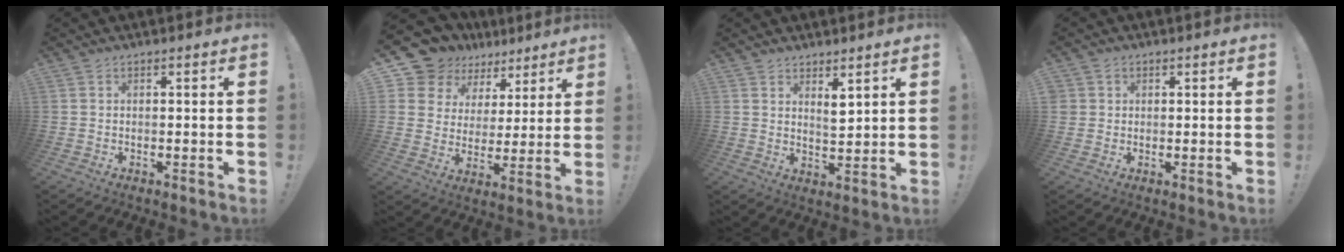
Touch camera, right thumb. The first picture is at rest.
{"total": 11.4, "force": [8.3, 7.6, 2.2], "torque": [-0.054, -0.068, 0.166]}
{"total": 4.8, "force": [3.7, 1.7, 2.5], "torque": [-0.036, -0.030, 0.063]}
{"total": 2.2, "force": [0.8, 2.0, 0.3], "torque": [-0.005, -0.002, 0.016]}